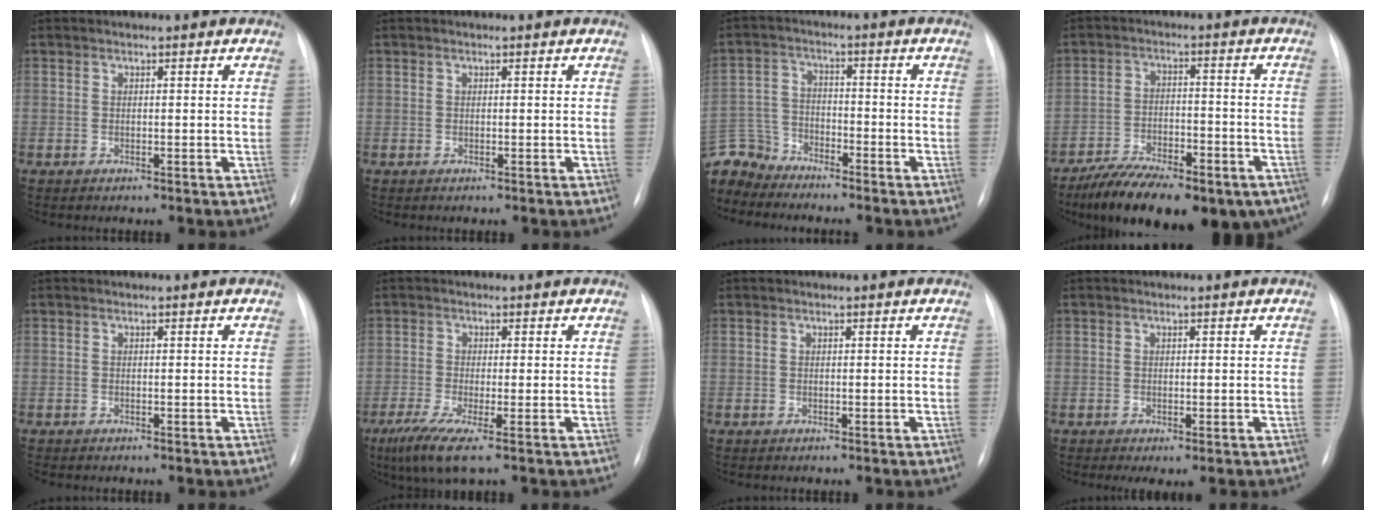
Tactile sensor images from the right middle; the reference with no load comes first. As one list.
[{"total": 0.0}, {"total": 8.5, "force": [-8.0, 2.9, 0.0], "torque": [-0.010, 0.011, -0.162]}, {"total": 20.2, "force": [-14.5, 7.9, 11.8], "torque": [-0.158, 0.007, -0.212]}, {"total": 0.6, "force": [-0.5, 0.2, 0.2], "torque": [-0.003, 0.000, -0.008]}, {"total": 5.5, "force": [-3.0, 0.4, 4.6], "torque": [-0.091, -0.020, -0.055]}, {"total": 0.0}, {"total": 1.7, "force": [-0.7, 0.6, 1.5], "torque": [-0.023, -0.005, -0.007]}]